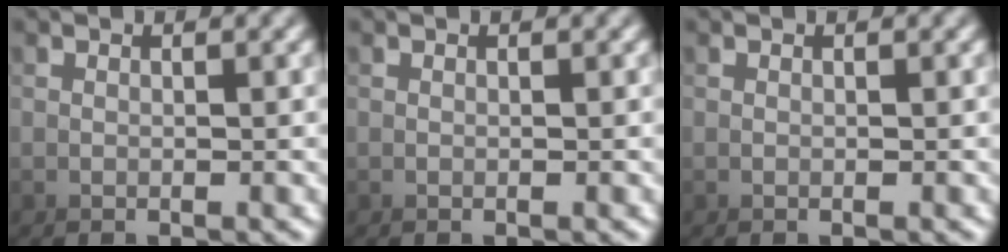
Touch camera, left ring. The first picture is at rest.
{"total": 0.0}
{"total": 0.0}